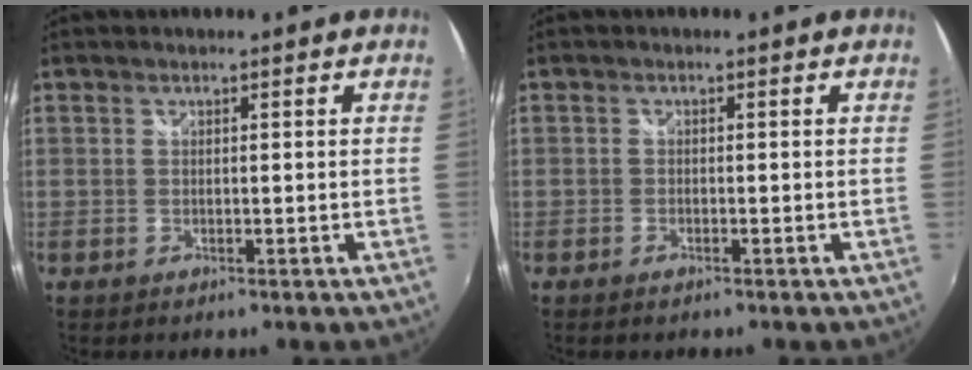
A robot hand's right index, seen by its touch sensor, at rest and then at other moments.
{"total": 0.8, "force": [-0.7, 0.3, 0.2], "torque": [-0.007, -0.004, -0.016]}